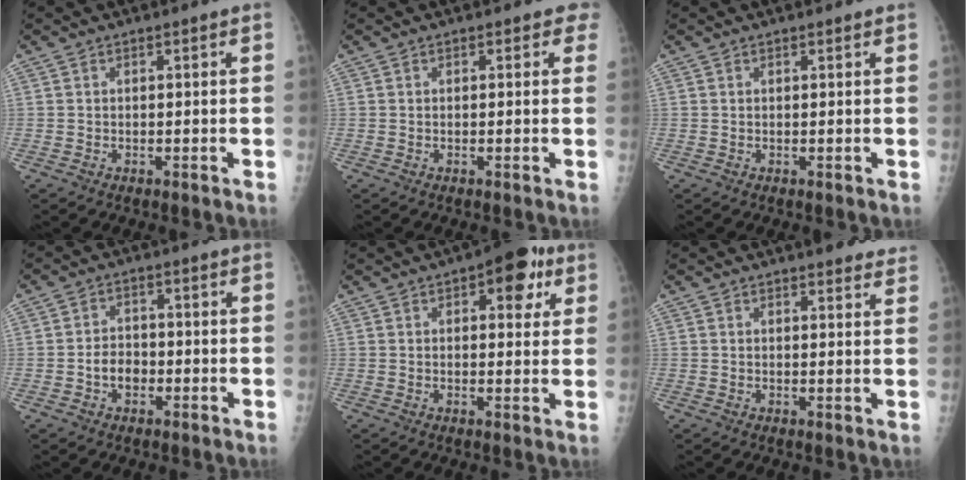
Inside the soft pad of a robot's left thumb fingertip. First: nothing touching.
{"total": 1.3, "force": [0.8, 0.8, 0.7], "torque": [0.017, 0.003, 0.001]}
{"total": 0.8, "force": [0.6, 0.2, 0.4], "torque": [-0.005, 0.001, 0.008]}
{"total": 4.0, "force": [-1.3, 3.0, 2.3], "torque": [-0.022, 0.015, -0.024]}
{"total": 9.3, "force": [4.3, 4.4, 7.0], "torque": [-0.050, -0.005, 0.048]}
{"total": 6.2, "force": [5.4, 1.6, 2.5], "torque": [-0.005, -0.019, 0.055]}